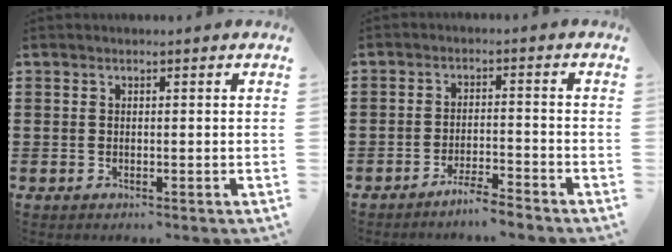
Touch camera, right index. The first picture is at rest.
{"total": 3.6, "force": [-3.4, -0.2, 0.9], "torque": [-0.017, 0.004, -0.068]}